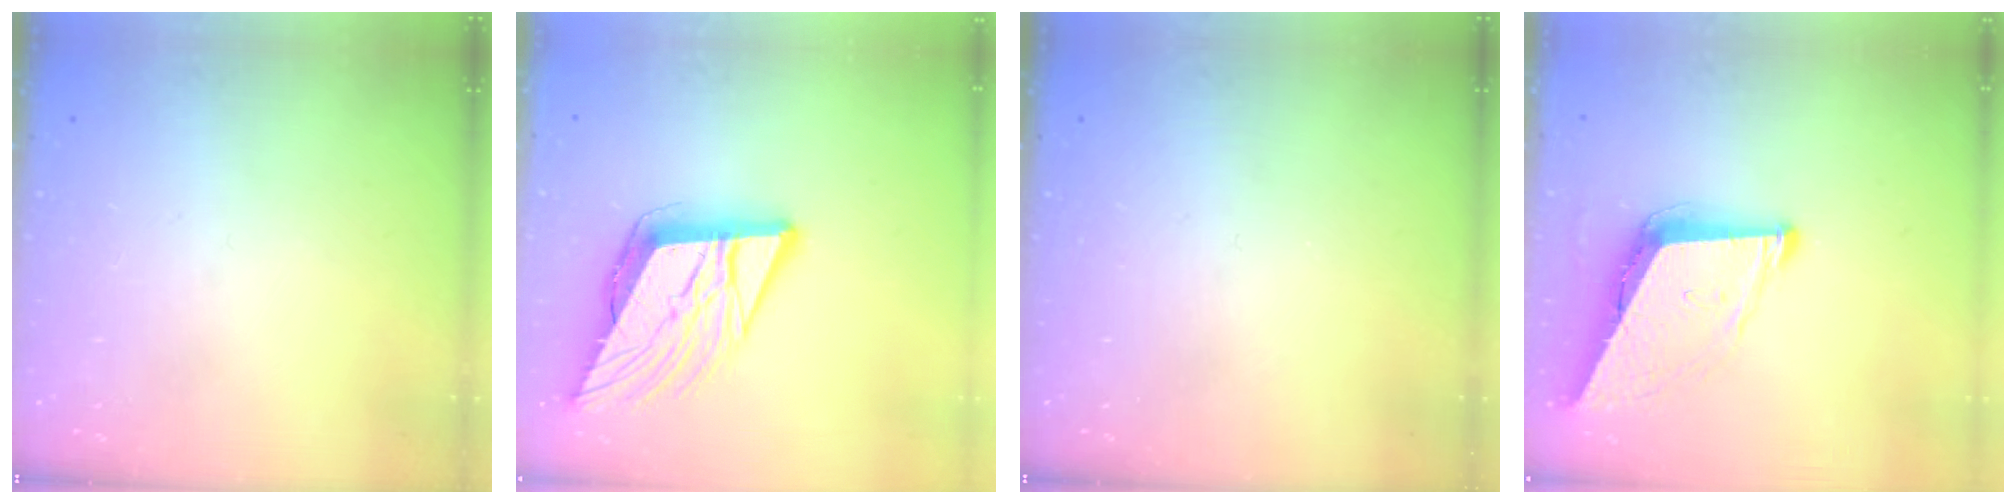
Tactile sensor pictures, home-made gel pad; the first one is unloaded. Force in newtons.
{"total": 13.5, "press": 12.9, "slide": 3.8}
{"total": 0.0}
{"total": 9.3, "press": 8.7, "slide": 3.2}